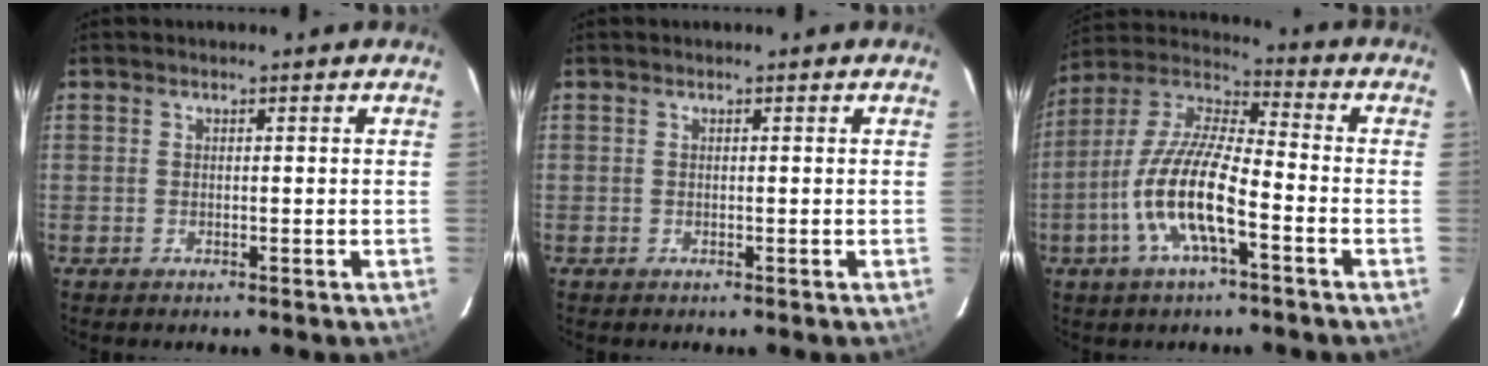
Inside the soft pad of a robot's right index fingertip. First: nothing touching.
{"total": 0.0}
{"total": 14.1, "force": [-5.4, 3.6, 12.5], "torque": [-0.258, -0.004, -0.111]}